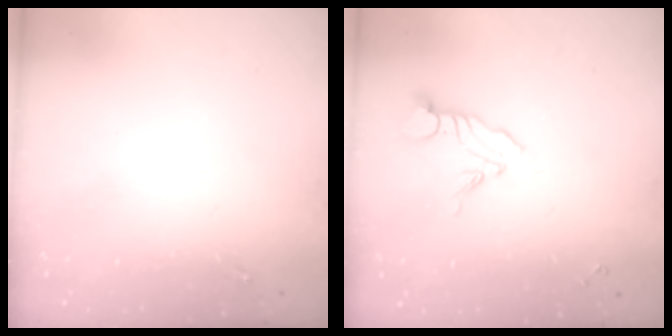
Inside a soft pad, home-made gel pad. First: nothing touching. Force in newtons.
{"total": 8.5, "press": 8.4, "slide": 0.9}